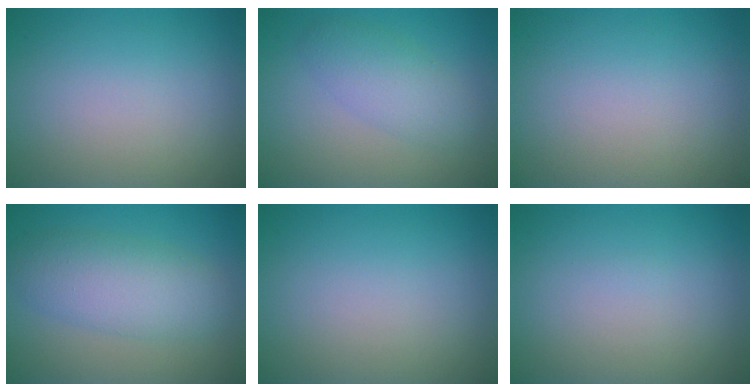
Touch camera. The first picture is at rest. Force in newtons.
{"total": 3.2, "press": 3.2, "slide": 0.1}
{"total": 0.0}
{"total": 5.4, "press": 5.3, "slide": 0.3}
{"total": 0.0}
{"total": 0.0}